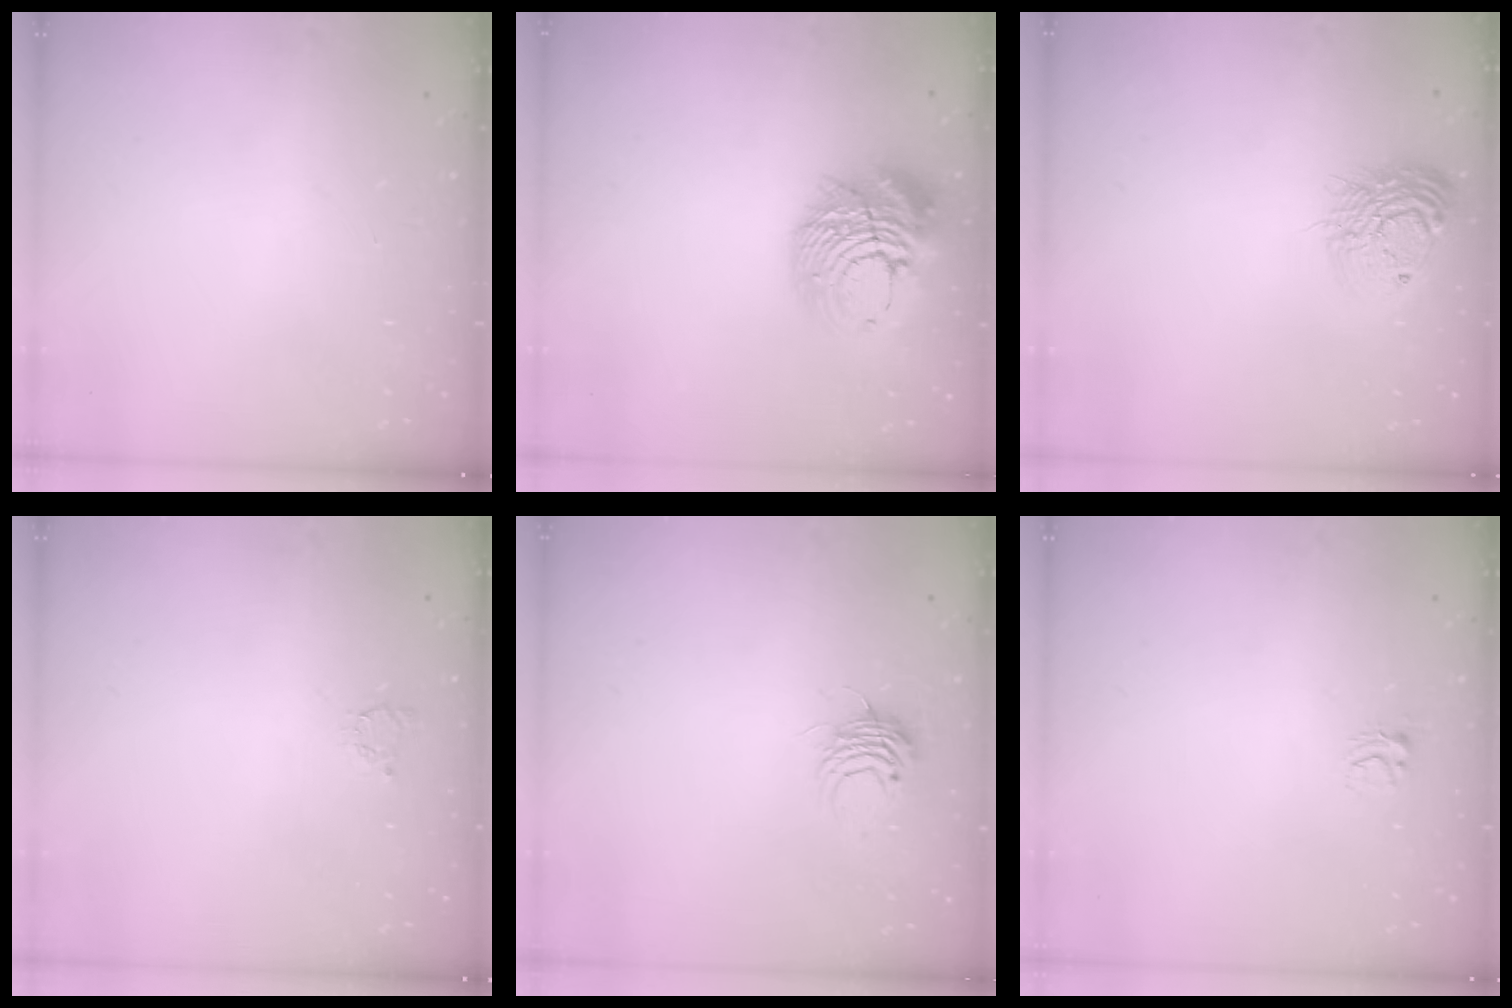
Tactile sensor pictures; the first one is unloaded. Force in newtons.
{"total": 17.8, "press": 17.7, "slide": 2.0}
{"total": 15.6, "press": 15.5, "slide": 1.4}
{"total": 2.5, "press": 2.5, "slide": 0.3}
{"total": 7.4, "press": 7.4, "slide": 0.3}
{"total": 3.5, "press": 3.5, "slide": 0.3}